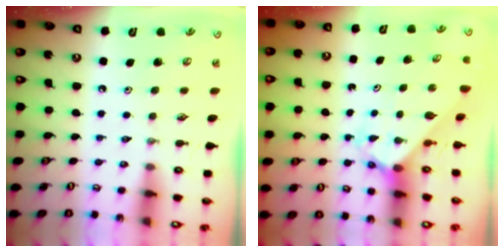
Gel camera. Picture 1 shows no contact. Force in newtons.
{"total": 2.1, "press": 2.1, "slide": 0.1}